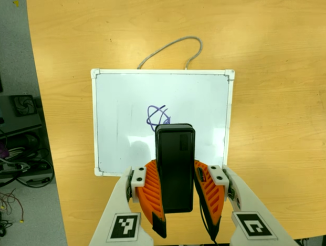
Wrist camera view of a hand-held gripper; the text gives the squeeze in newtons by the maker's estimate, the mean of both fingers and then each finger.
{"total": 5.8, "left": 4.7, "right": 7.0}